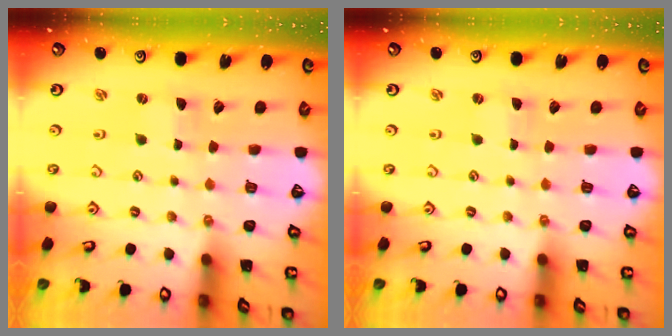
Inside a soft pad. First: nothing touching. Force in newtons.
{"total": 0.0}